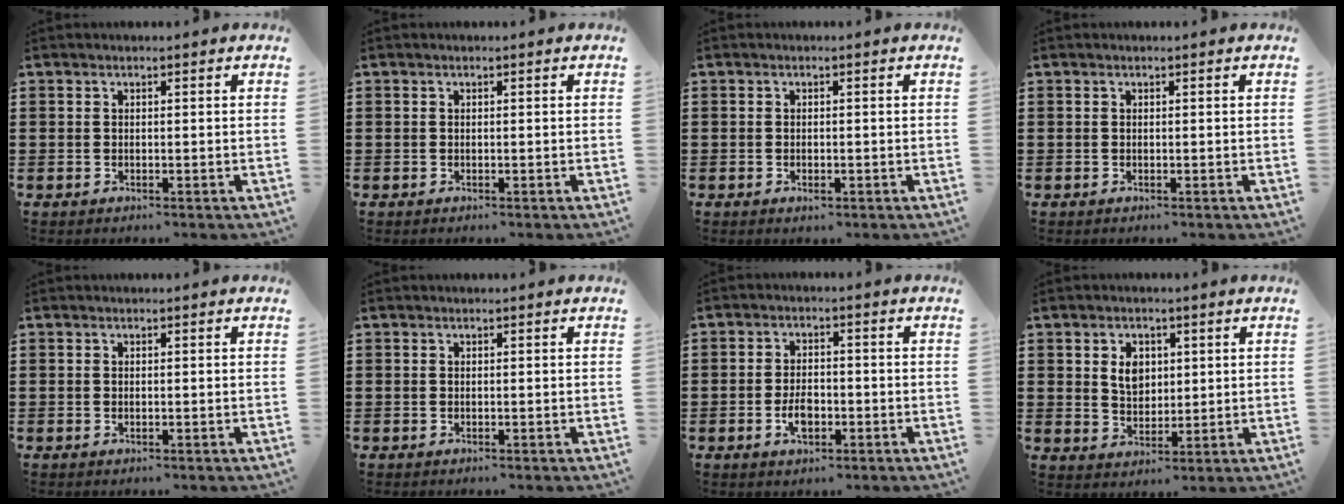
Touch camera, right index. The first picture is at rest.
{"total": 0.0}
{"total": 0.9, "force": [-0.4, 0.4, 0.7], "torque": [-0.015, -0.004, -0.006]}
{"total": 0.0}
{"total": 0.0}
{"total": 0.0}
{"total": 3.7, "force": [-1.3, 2.2, 2.8], "torque": [-0.058, 0.002, -0.024]}
{"total": 4.3, "force": [1.2, 3.2, 2.7], "torque": [-0.056, 0.010, 0.018]}